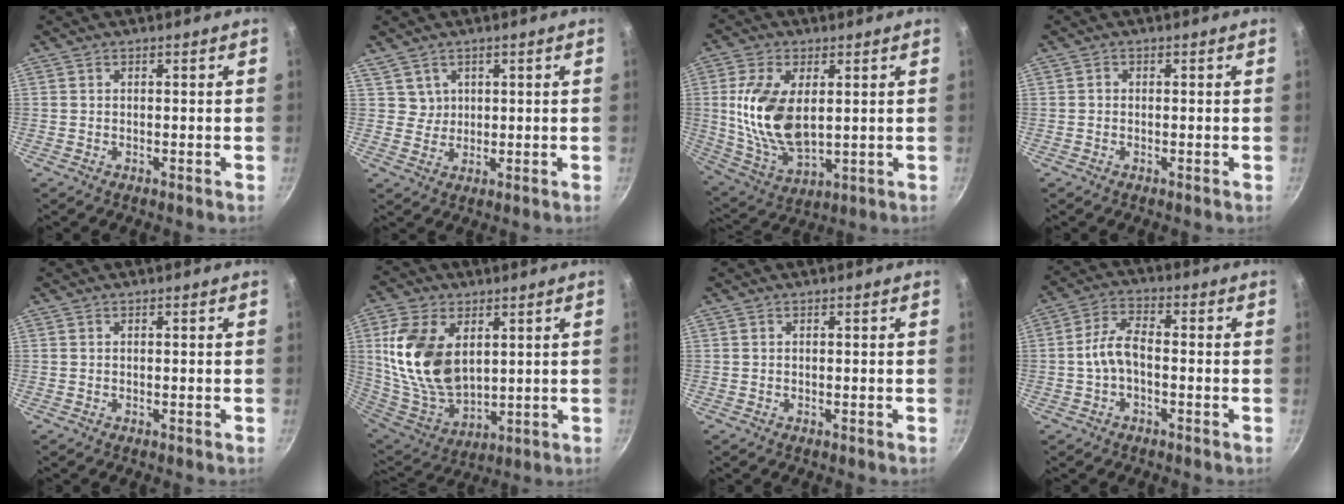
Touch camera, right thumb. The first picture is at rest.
{"total": 2.9, "force": [1.7, 2.4, 0.4], "torque": [0.012, 0.001, 0.033]}
{"total": 15.0, "force": [2.2, 8.2, 12.4], "torque": [-0.235, -0.017, 0.051]}
{"total": 0.5, "force": [-0.1, 0.5, 0.2], "torque": [0.000, 0.003, -0.004]}
{"total": 0.0}
{"total": 18.0, "force": [4.4, 11.2, 13.4], "torque": [-0.245, -0.030, 0.100]}
{"total": 0.0}
{"total": 9.0, "force": [-0.7, 4.9, 7.5], "torque": [-0.132, 0.034, -0.021]}